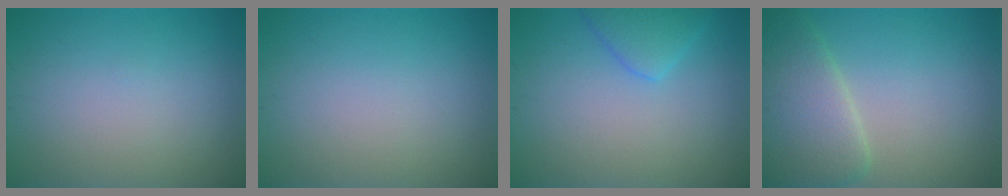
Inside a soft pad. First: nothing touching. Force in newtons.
{"total": 0.0}
{"total": 2.7, "press": 2.7, "slide": 0.2}
{"total": 5.7, "press": 5.7, "slide": 0.0}